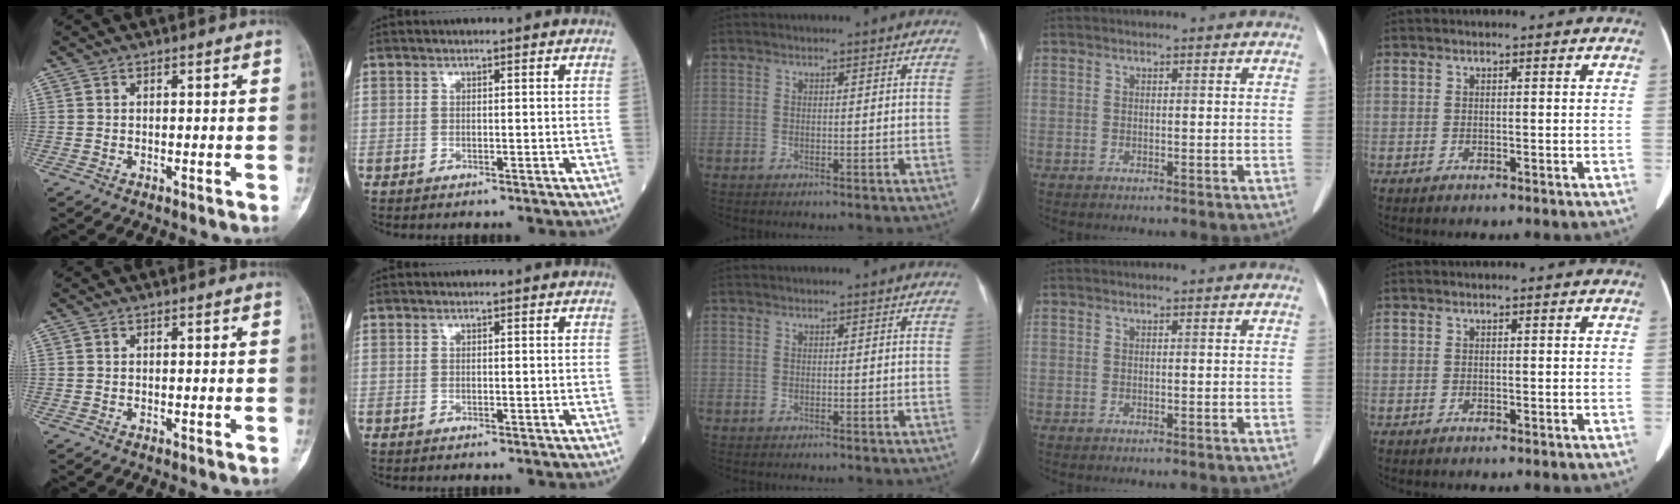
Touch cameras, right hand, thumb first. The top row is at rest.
{}